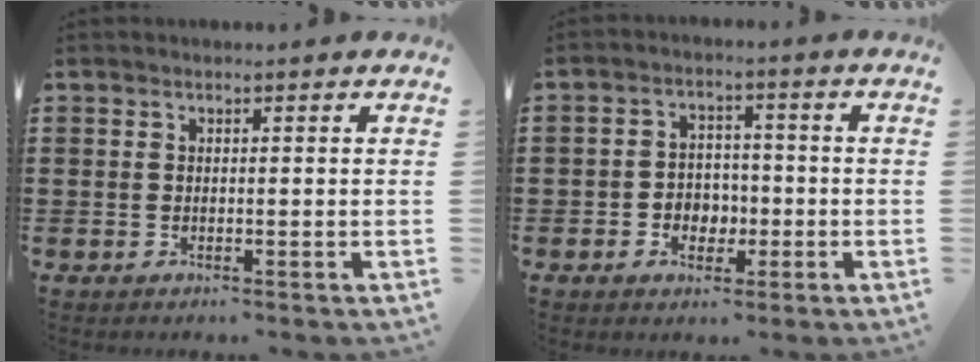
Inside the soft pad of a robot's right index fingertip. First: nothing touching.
{"total": 3.6, "force": [-1.3, 3.0, 1.4], "torque": [-0.027, 0.002, -0.031]}